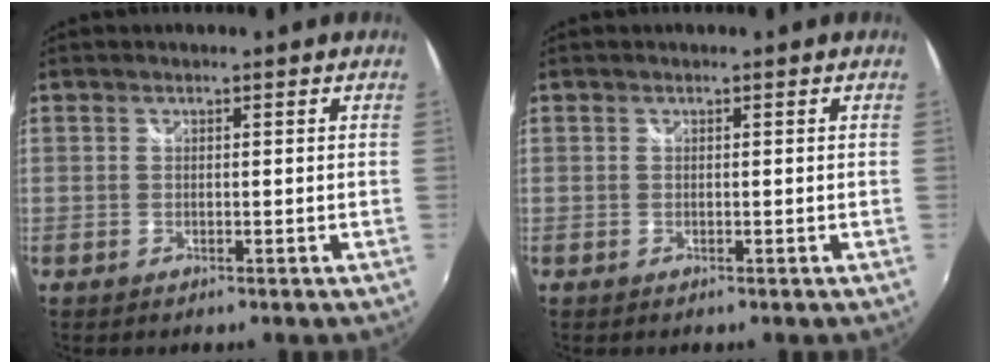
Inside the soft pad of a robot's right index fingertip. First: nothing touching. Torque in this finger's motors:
{"motor_torque": [0.00, 0.00, 0.00, 0.00]}